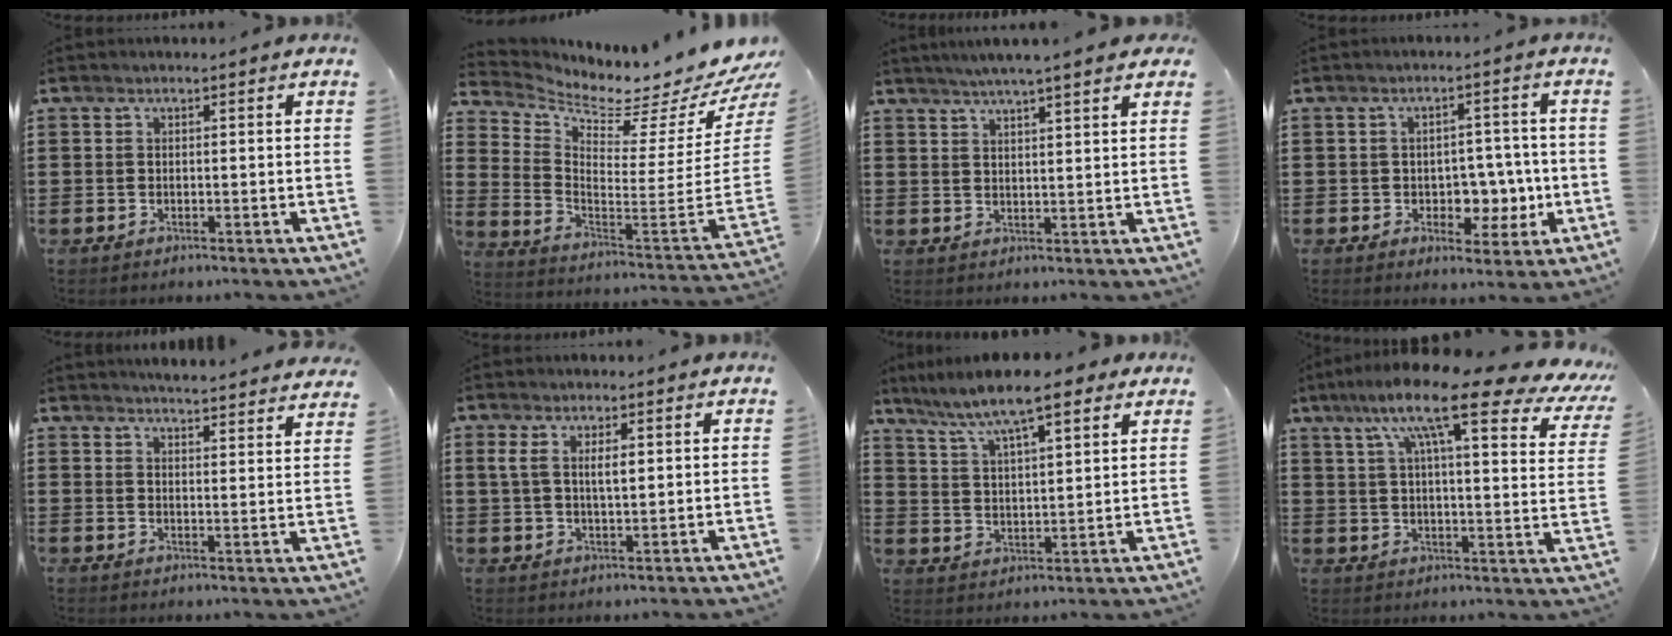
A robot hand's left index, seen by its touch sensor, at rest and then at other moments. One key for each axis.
{"total": 2.8, "fx": 2.5, "fy": 0.6, "fz": 1.2, "tx": -0.032, "ty": -0.064, "tz": 0.030}
{"total": 3.6, "fx": 3.1, "fy": 0.0, "fz": 1.7, "tx": -0.042, "ty": 0.000, "tz": 0.056}
{"total": 5.1, "fx": -0.4, "fy": 4.1, "fz": 2.9, "tx": -0.043, "ty": 0.001, "tz": -0.015}
{"total": 4.2, "fx": 4.1, "fy": -0.4, "fz": 0.2, "tx": -0.010, "ty": -0.026, "tz": 0.072}
{"total": 3.8, "fx": 1.1, "fy": 1.5, "fz": 3.3, "tx": -0.068, "ty": 0.009, "tz": 0.018}
{"total": 9.6, "fx": 7.5, "fy": 1.8, "fz": 5.6, "tx": -0.131, "ty": -0.017, "tz": 0.131}
{"total": 15.2, "fx": 10.5, "fy": 2.6, "fz": 10.8, "tx": -0.208, "ty": -0.040, "tz": 0.166}